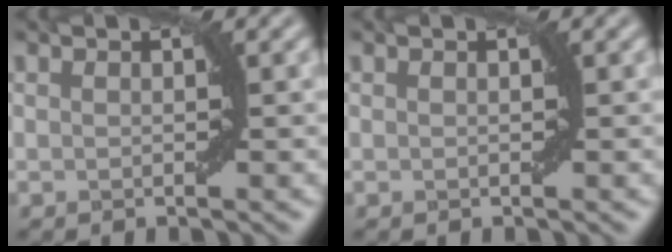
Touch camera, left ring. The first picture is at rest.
{"total": 0.0}